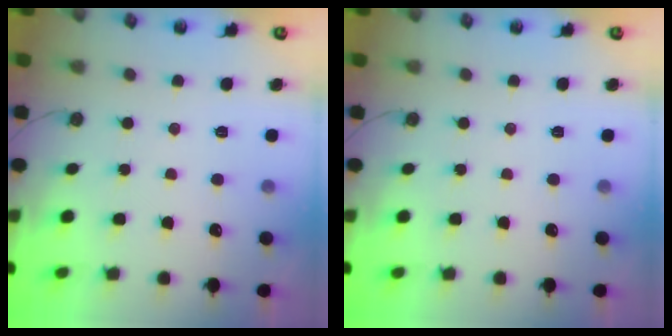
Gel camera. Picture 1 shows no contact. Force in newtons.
{"total": 0.0}